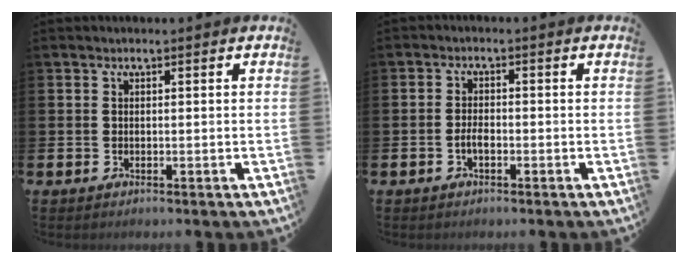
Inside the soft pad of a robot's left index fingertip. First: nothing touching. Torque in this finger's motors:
{"motor_torque": [0.23, 0.17, 0.05, 0.04]}